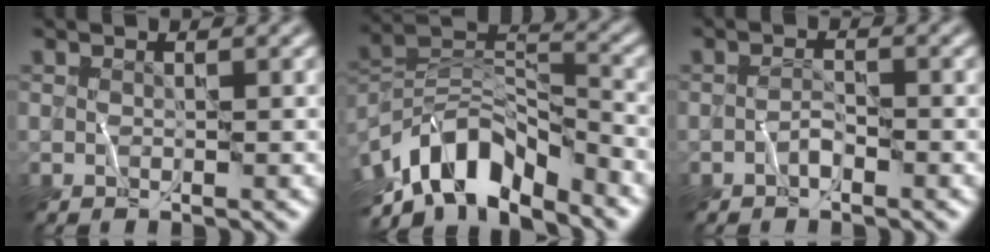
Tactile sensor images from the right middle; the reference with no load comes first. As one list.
[{"total": 10.0, "force": [-6.6, 4.3, 6.2], "torque": [-0.098, 0.003, -0.133]}, {"total": 0.9, "force": [-0.6, 0.2, 0.5], "torque": [-0.008, 0.006, -0.014]}]